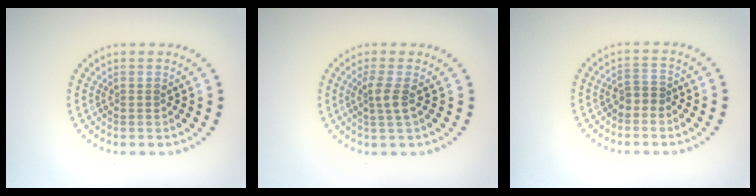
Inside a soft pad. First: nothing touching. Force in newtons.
{"total": 1.9, "press": 1.4, "slide": 1.3}
{"total": 1.1, "press": 0.9, "slide": 0.6}